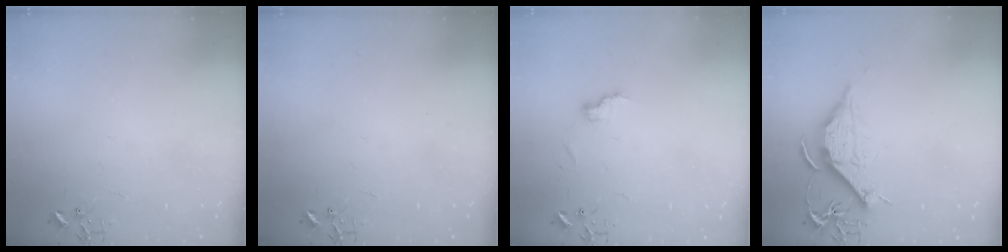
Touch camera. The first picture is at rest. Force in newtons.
{"total": 0.0}
{"total": 6.6, "press": 6.6, "slide": 0.1}
{"total": 11.5, "press": 11.5, "slide": 0.1}